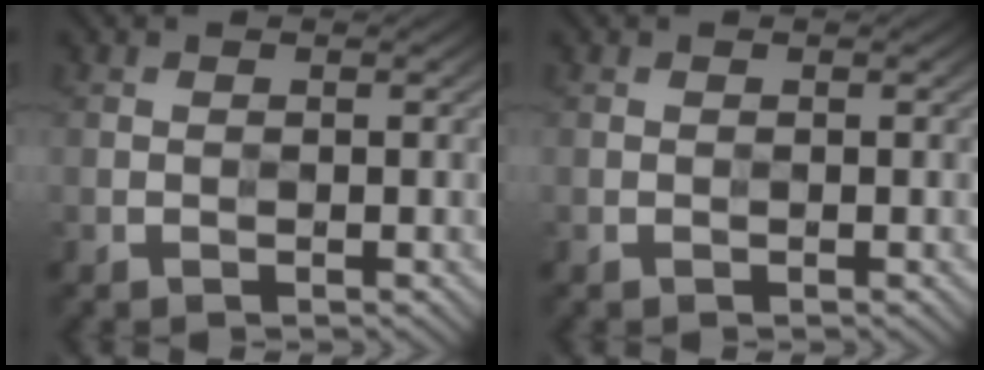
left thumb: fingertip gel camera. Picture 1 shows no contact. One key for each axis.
{"total": 0.0}